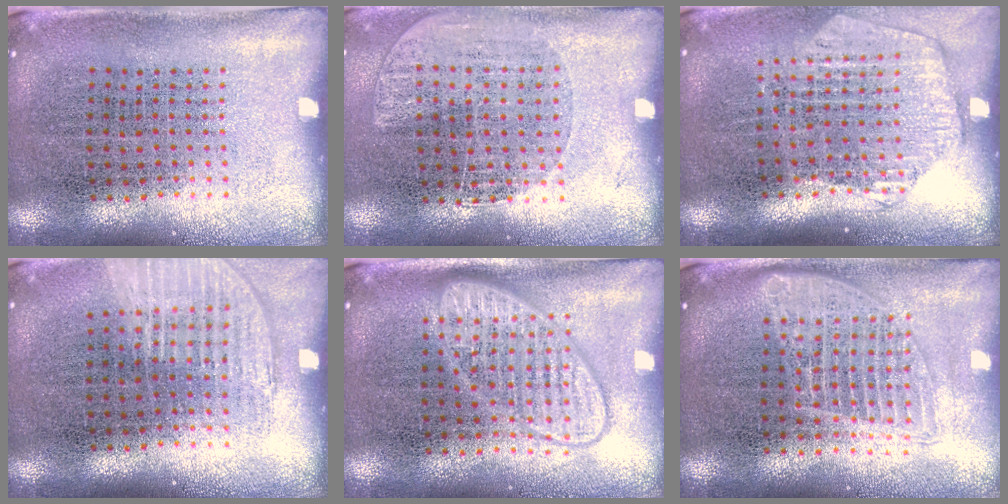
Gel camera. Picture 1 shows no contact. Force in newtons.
{"total": 1.0, "press": 0.9, "slide": 0.5}
{"total": 1.8, "press": 1.6, "slide": 0.9}
{"total": 1.2, "press": 1.1, "slide": 0.4}
{"total": 2.6, "press": 2.6, "slide": 0.4}
{"total": 1.6, "press": 1.4, "slide": 0.8}